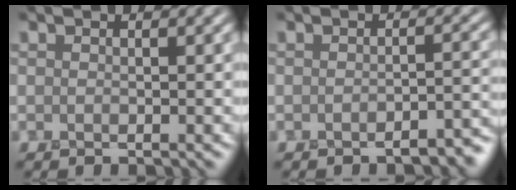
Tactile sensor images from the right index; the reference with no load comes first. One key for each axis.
{"total": 2.4, "fx": -2.0, "fy": 0.6, "fz": 1.2, "tx": -0.007, "ty": 0.003, "tz": -0.029}